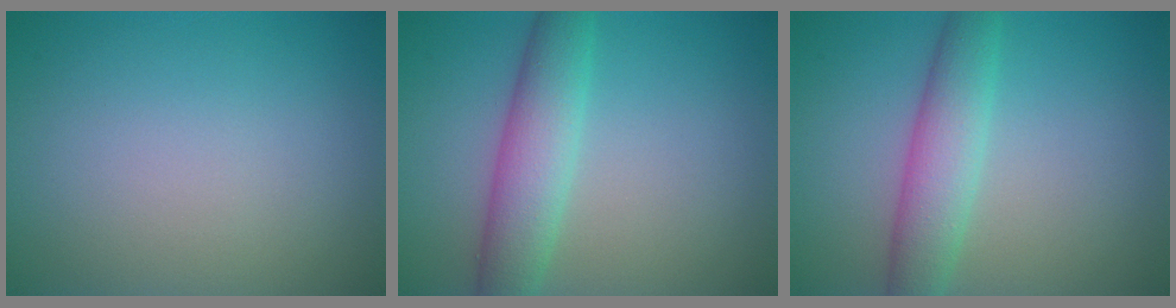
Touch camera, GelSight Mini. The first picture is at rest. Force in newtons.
{"total": 4.8, "press": 4.8, "slide": 0.2}
{"total": 4.3, "press": 4.3, "slide": 0.1}